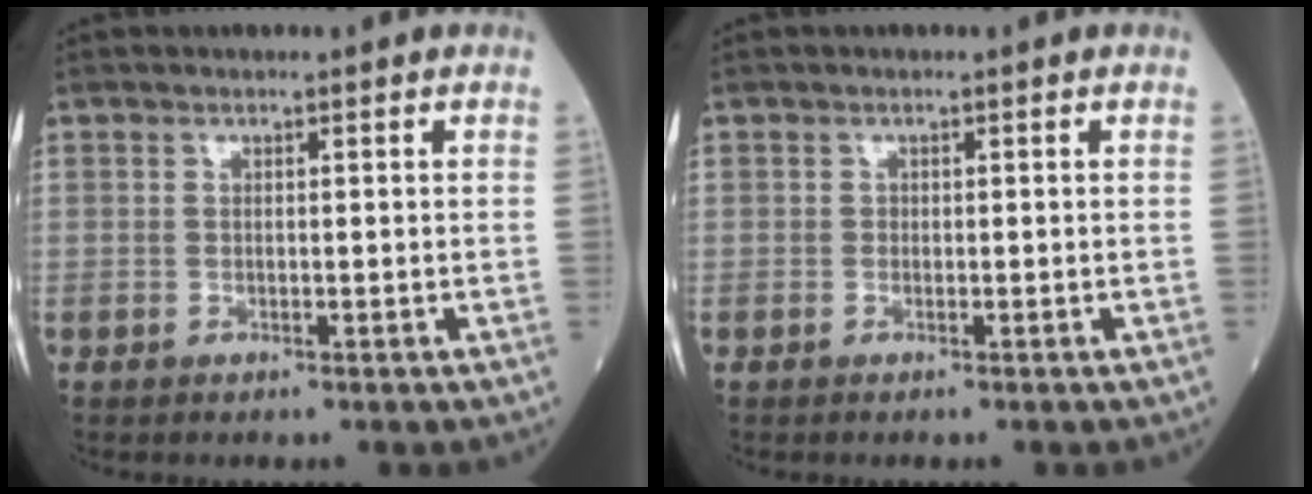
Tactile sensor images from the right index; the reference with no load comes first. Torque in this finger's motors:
{"motor_torque": [0.04, 0.00, 0.03, 0.01]}